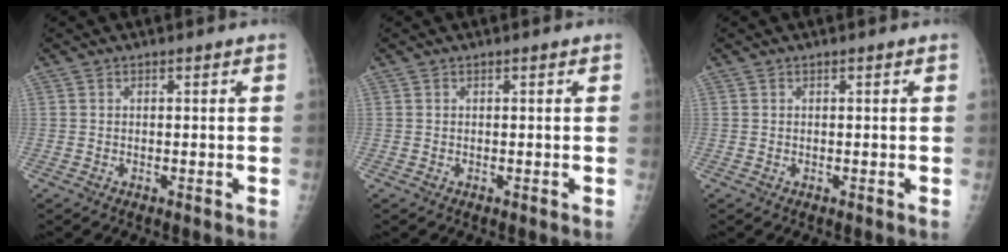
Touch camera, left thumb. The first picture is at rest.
{"total": 0.0}
{"total": 0.0}